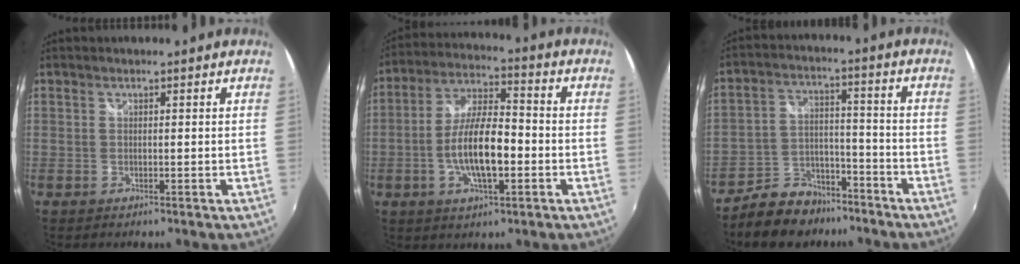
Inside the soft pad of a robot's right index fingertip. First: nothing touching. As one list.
[{"total": 12.1, "force": [-3.0, 4.0, 11.0], "torque": [-0.219, 0.002, -0.053]}, {"total": 11.6, "force": [-8.8, 6.6, 3.7], "torque": [-0.090, 0.023, -0.133]}]